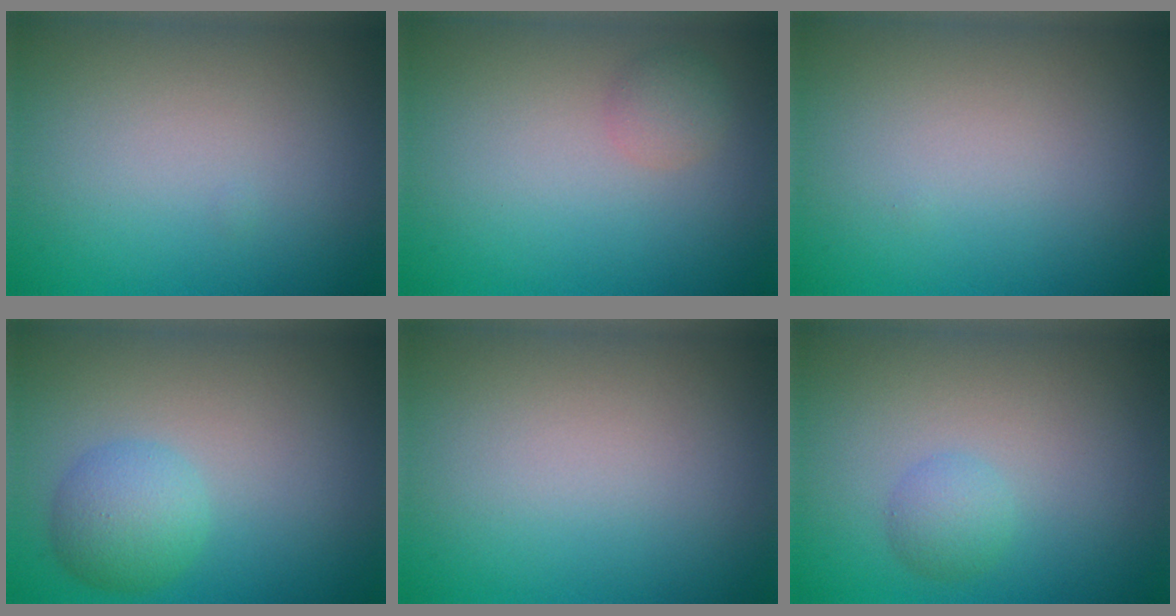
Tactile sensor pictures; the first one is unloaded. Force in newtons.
{"total": 1.5, "press": 1.5, "slide": 0.1}
{"total": 0.0}
{"total": 3.3, "press": 3.3, "slide": 0.2}
{"total": 0.0}
{"total": 1.7, "press": 1.7, "slide": 0.0}